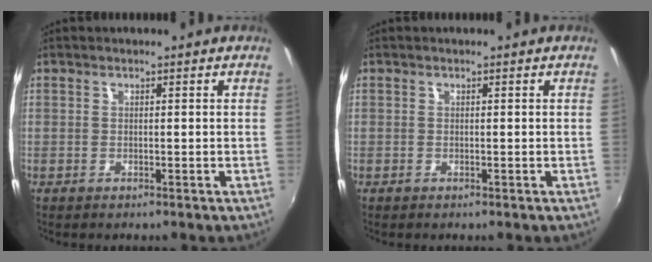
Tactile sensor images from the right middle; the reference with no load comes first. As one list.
[{"total": 0.0}]